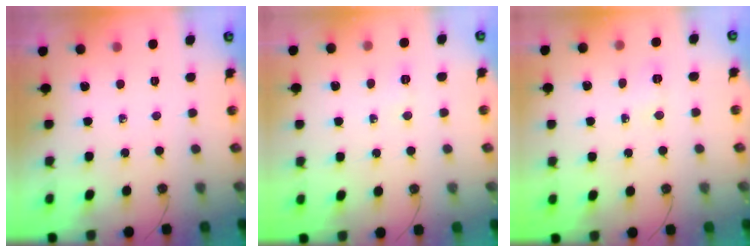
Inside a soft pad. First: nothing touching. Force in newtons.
{"total": 3.4, "press": 3.0, "slide": 1.6}
{"total": 4.0, "press": 3.9, "slide": 0.5}